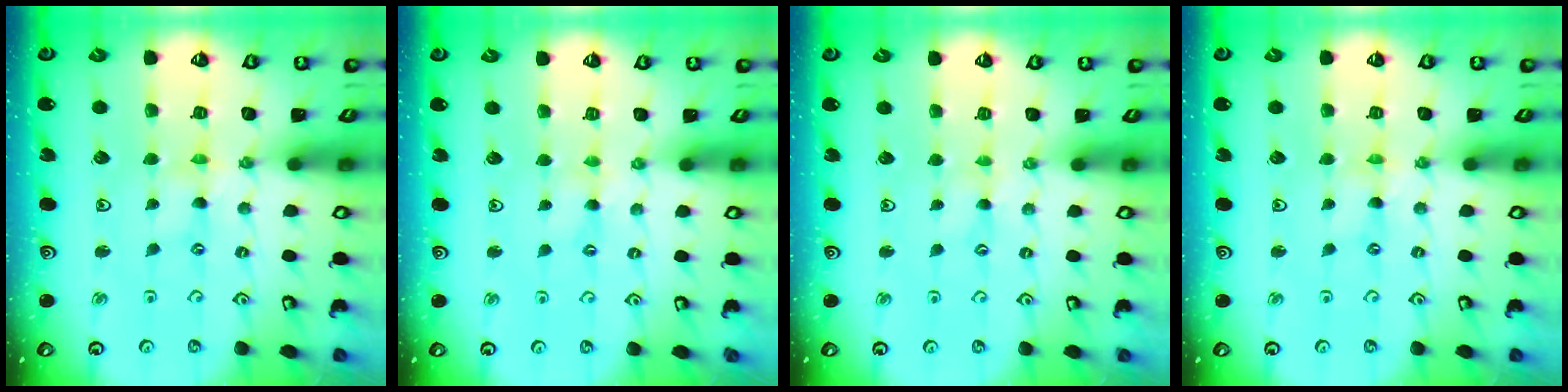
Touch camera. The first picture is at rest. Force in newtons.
{"total": 2.2, "press": 2.2, "slide": 0.3}
{"total": 0.0}
{"total": 0.0}